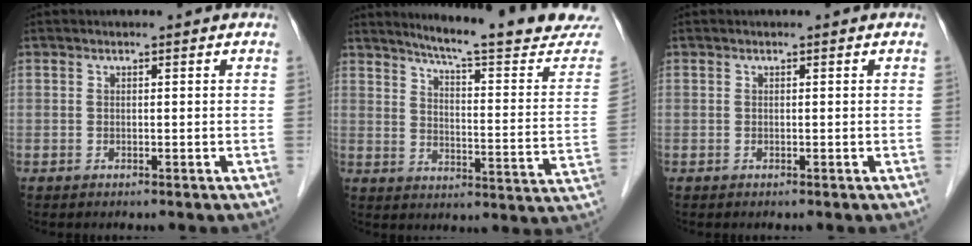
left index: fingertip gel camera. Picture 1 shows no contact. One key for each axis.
{"total": 19.6, "fx": 17.9, "fy": -0.2, "fz": 7.9, "tx": -0.115, "ty": -0.084, "tz": 0.220}
{"total": 0.0}